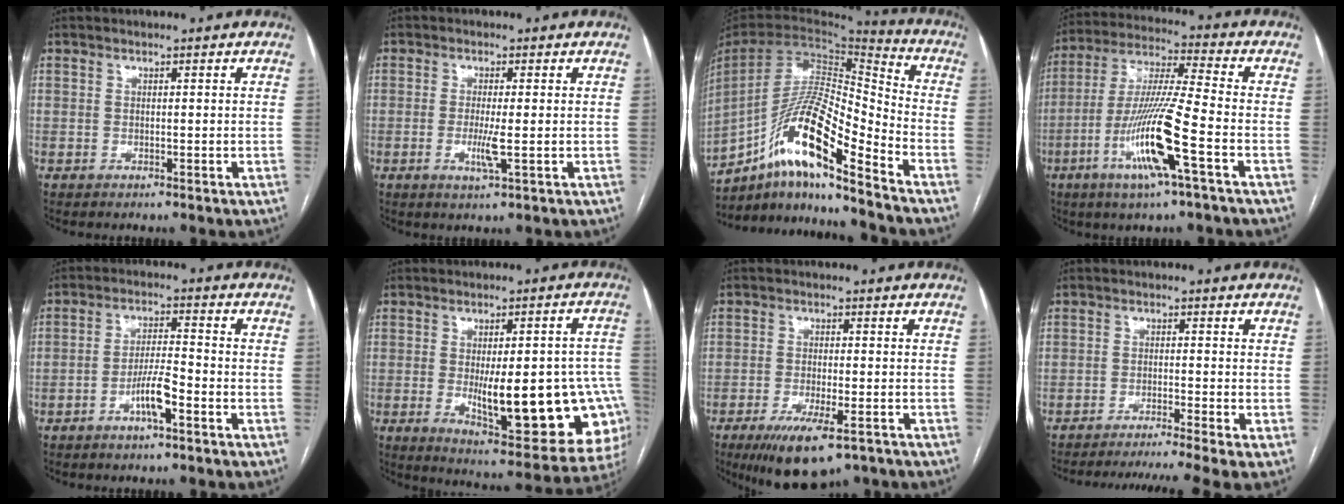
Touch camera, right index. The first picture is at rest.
{"total": 3.5, "force": [-0.7, 0.0, 3.4], "torque": [-0.069, -0.008, -0.013]}
{"total": 18.3, "force": [-11.8, 1.9, 13.9], "torque": [-0.283, 0.000, -0.215]}
{"total": 14.6, "force": [-5.6, -0.3, 13.5], "torque": [-0.273, -0.012, -0.111]}
{"total": 5.6, "force": [-2.7, 0.7, 4.8], "torque": [-0.095, 0.005, -0.051]}
{"total": 22.7, "force": [-4.1, 6.6, 21.3], "torque": [-0.198, 0.010, -0.028]}
{"total": 10.5, "force": [-6.9, 2.7, 7.4], "torque": [-0.122, -0.021, -0.107]}
{"total": 11.3, "force": [-9.6, -2.2, 5.4], "torque": [-0.068, -0.017, -0.143]}